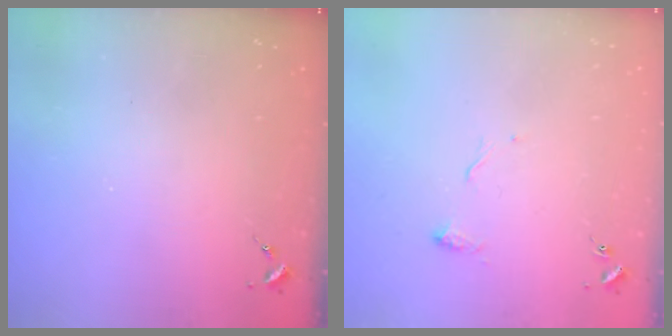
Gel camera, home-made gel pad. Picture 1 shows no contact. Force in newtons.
{"total": 7.5, "press": 7.5, "slide": 0.4}